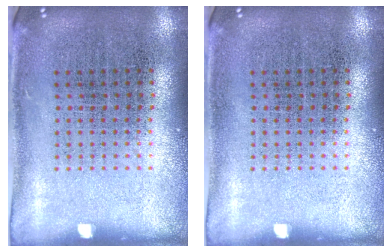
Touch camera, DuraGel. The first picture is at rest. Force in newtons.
{"total": 0.0}